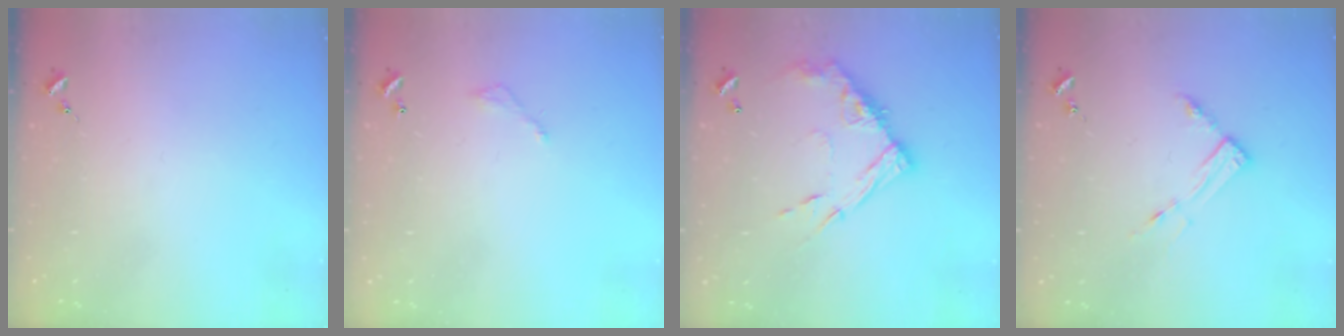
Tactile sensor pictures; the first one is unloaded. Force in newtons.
{"total": 3.8, "press": 3.8, "slide": 0.2}
{"total": 14.5, "press": 14.4, "slide": 1.3}
{"total": 7.4, "press": 7.4, "slide": 0.6}